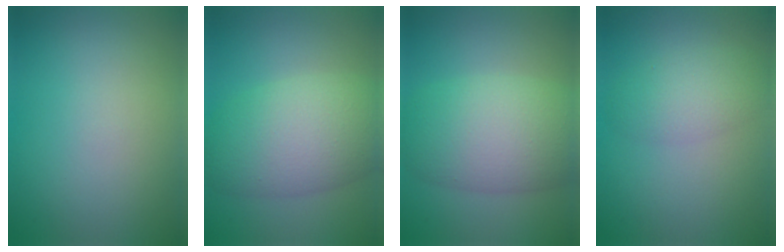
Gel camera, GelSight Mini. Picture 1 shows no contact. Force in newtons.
{"total": 7.7, "press": 7.7, "slide": 0.2}
{"total": 7.9, "press": 7.9, "slide": 0.4}
{"total": 3.1, "press": 3.1, "slide": 0.1}